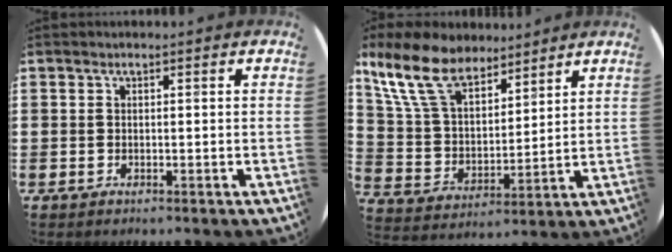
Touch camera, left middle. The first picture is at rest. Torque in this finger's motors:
{"motor_torque": [0.06, -0.30, 1.05, 0.21]}